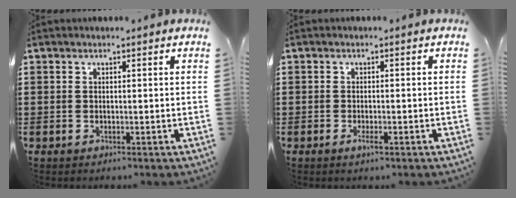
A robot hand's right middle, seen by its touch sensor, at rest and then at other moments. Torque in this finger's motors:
{"motor_torque": [0.80, 0.08, 0.07, 0.08]}